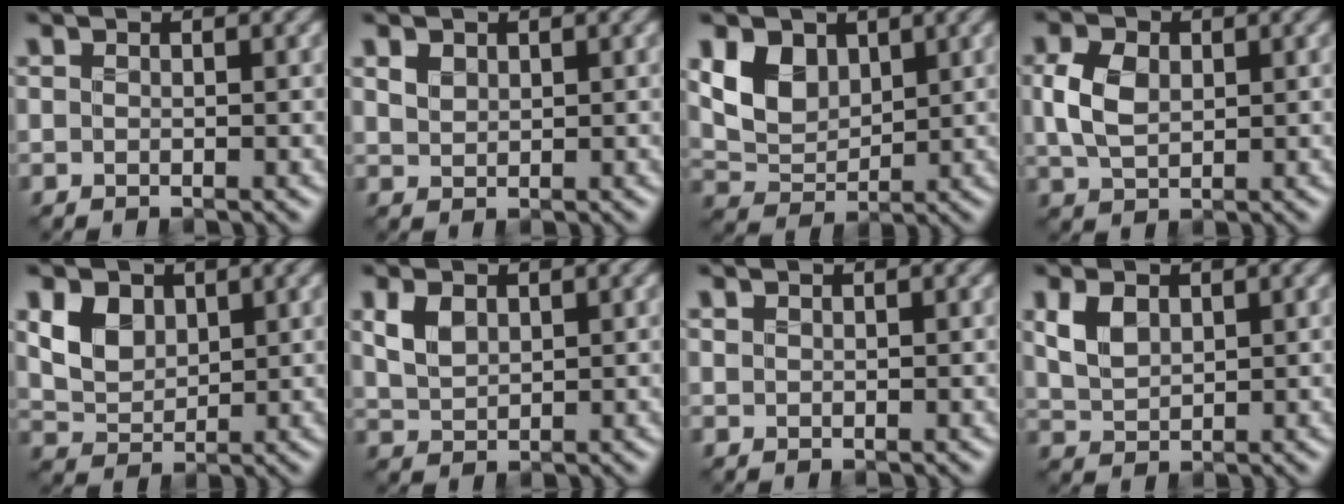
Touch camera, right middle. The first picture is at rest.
{"total": 1.2, "force": [0.7, 0.9, 0.5], "torque": [-0.017, -0.002, 0.017]}
{"total": 4.4, "force": [1.7, 3.2, 2.5], "torque": [-0.057, -0.011, 0.027]}
{"total": 3.7, "force": [0.4, 2.6, 2.6], "torque": [-0.067, 0.001, 0.009]}
{"total": 3.6, "force": [1.2, 2.7, 2.1], "torque": [-0.051, -0.006, 0.024]}
{"total": 2.3, "force": [0.8, 1.6, 1.5], "torque": [-0.037, -0.002, 0.020]}
{"total": 0.0}
{"total": 2.6, "force": [0.9, 1.8, 1.7], "torque": [-0.042, -0.002, 0.021]}